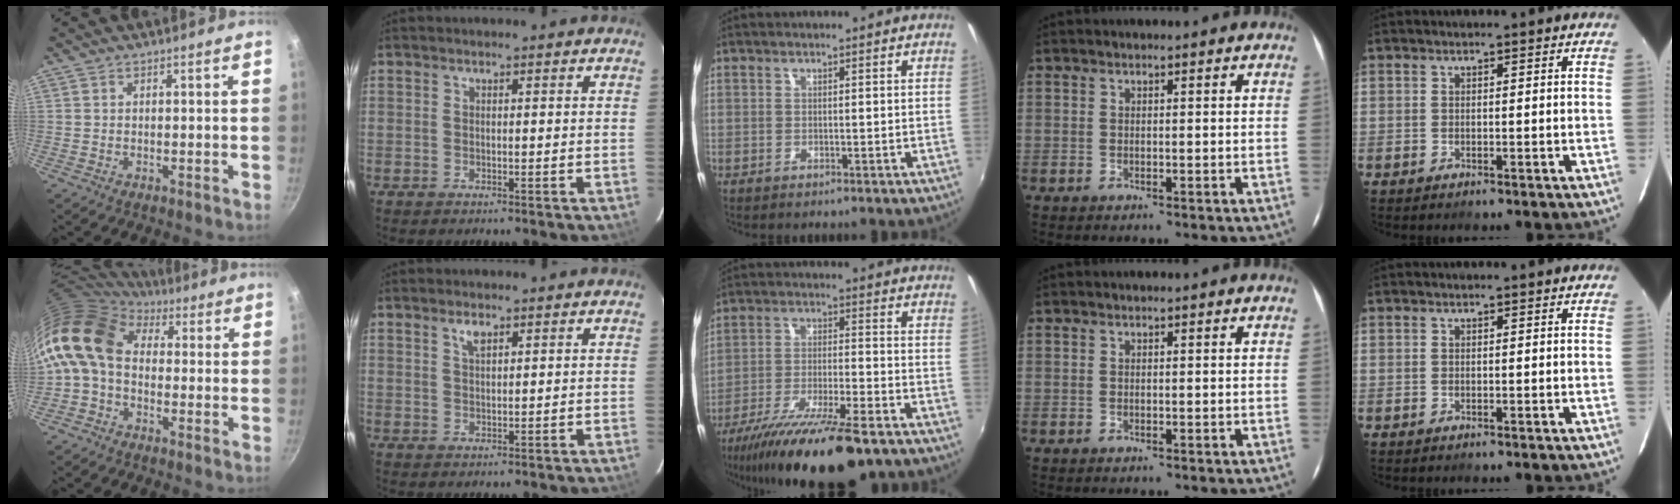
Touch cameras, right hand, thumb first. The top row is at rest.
{"thumb": {"total": 14.1, "force": [1.6, 10.0, 9.7], "torque": [-0.188, 0.025, 0.005]}, "index": {"total": 2.1, "force": [1.3, 0.8, 1.4], "torque": [-0.024, 0.004, 0.024]}, "middle": {"total": 19.4, "force": [-14.7, 3.6, 12.1], "torque": [-0.230, -0.046, -0.242]}}